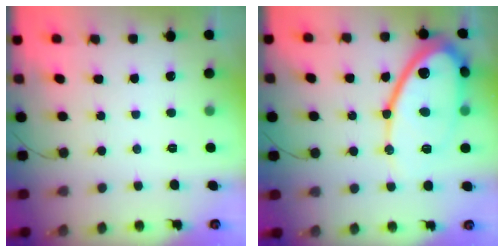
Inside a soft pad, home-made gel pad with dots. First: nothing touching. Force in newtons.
{"total": 19.7, "press": 19.6, "slide": 1.8}